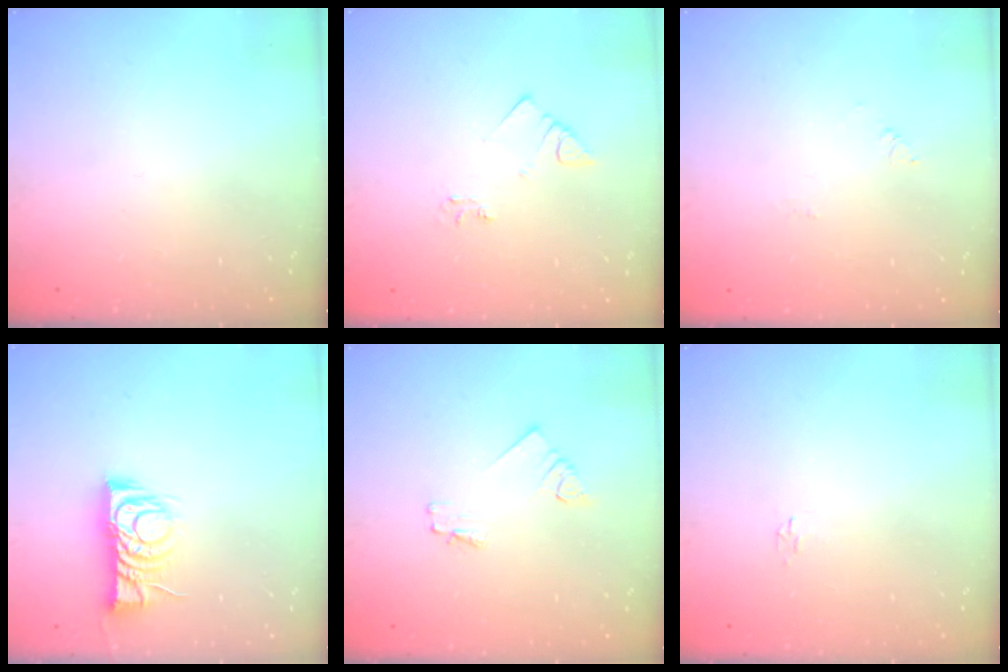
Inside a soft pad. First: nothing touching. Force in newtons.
{"total": 3.6, "press": 3.6, "slide": 0.3}
{"total": 1.7, "press": 1.7, "slide": 0.2}
{"total": 9.5, "press": 9.5, "slide": 0.6}
{"total": 1.6, "press": 1.6, "slide": 0.2}
{"total": 1.9, "press": 1.9, "slide": 0.3}